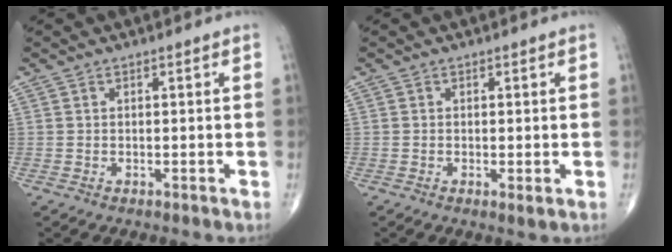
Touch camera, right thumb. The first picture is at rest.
{"total": 1.1, "force": [-0.2, 0.2, 1.1], "torque": [-0.026, -0.007, -0.005]}